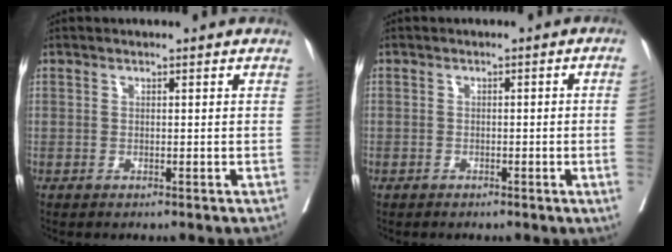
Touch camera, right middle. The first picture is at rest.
{"total": 2.9, "force": [-0.5, -1.2, 2.6], "torque": [-0.036, 0.000, -0.007]}